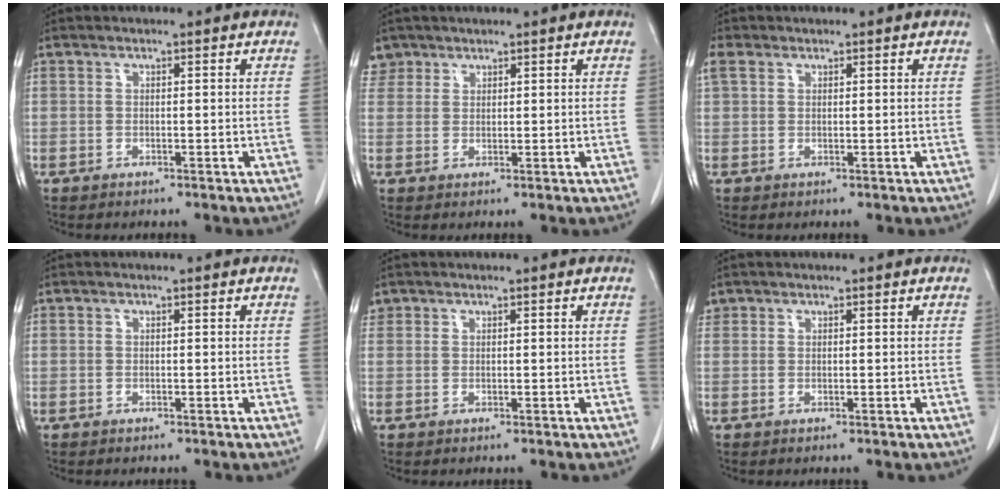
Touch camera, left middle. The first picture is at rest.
{"total": 2.9, "force": [2.1, 2.0, -0.3], "torque": [0.014, 0.008, 0.040]}
{"total": 2.0, "force": [1.2, 1.3, 0.9], "torque": [-0.025, 0.018, 0.028]}
{"total": 0.0}
{"total": 1.5, "force": [0.9, 1.1, 0.1], "torque": [0.005, 0.014, 0.017]}
{"total": 1.3, "force": [0.9, 1.0, 0.1], "torque": [0.004, 0.015, 0.016]}